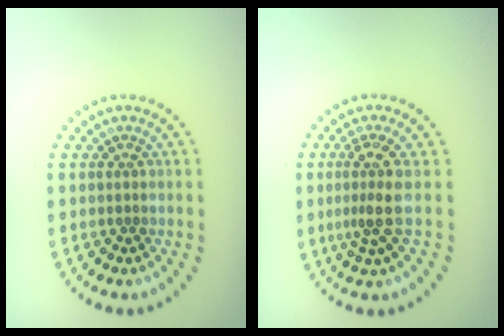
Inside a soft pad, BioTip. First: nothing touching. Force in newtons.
{"total": 2.8, "press": 2.0, "slide": 2.0}